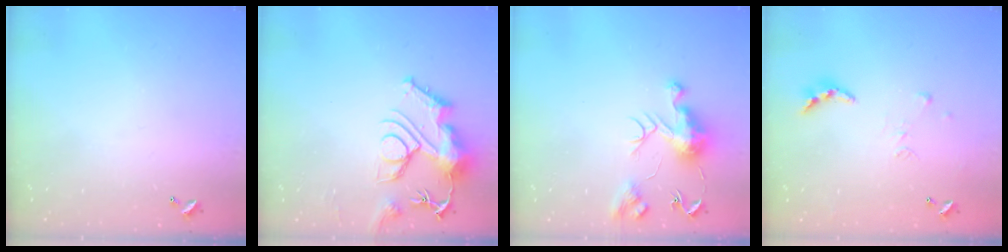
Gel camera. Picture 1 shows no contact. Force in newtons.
{"total": 11.9, "press": 11.8, "slide": 1.6}
{"total": 10.1, "press": 10.0, "slide": 0.8}
{"total": 8.1, "press": 8.1, "slide": 0.7}